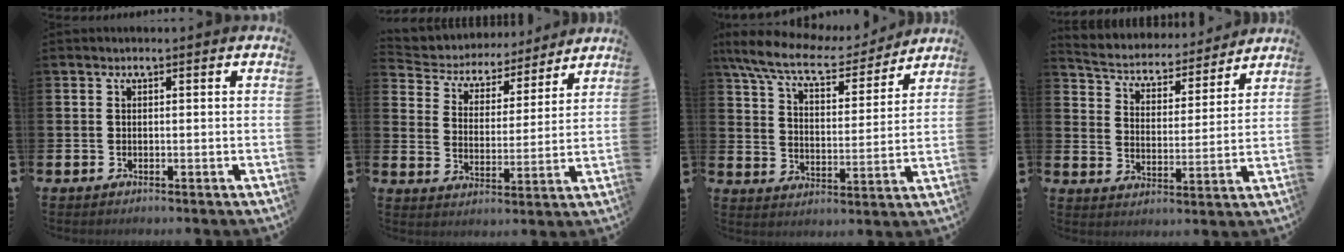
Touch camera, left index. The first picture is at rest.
{"total": 5.2, "force": [4.8, 1.9, 0.2], "torque": [-0.032, -0.044, 0.076]}
{"total": 9.6, "force": [8.4, 2.1, 4.1], "torque": [-0.113, -0.054, 0.142]}
{"total": 4.6, "force": [4.3, 1.5, 0.4], "torque": [-0.039, -0.041, 0.068]}